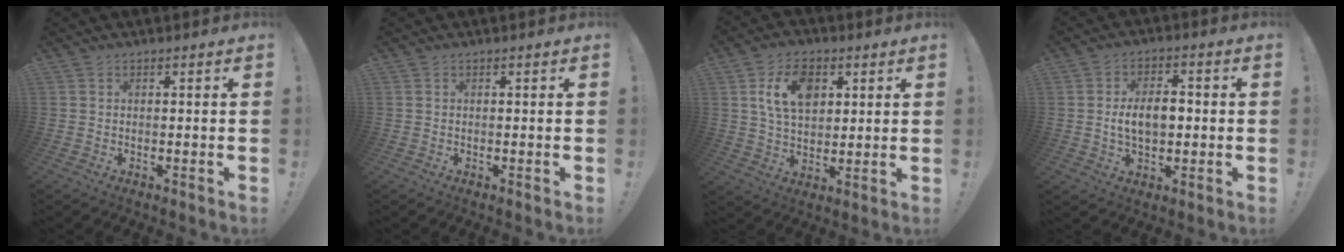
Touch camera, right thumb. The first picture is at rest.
{"total": 0.0}
{"total": 12.2, "force": [4.5, 8.1, 8.0], "torque": [-0.130, 0.003, 0.085]}
{"total": 8.3, "force": [-0.5, 5.0, 6.6], "torque": [-0.109, 0.004, -0.011]}